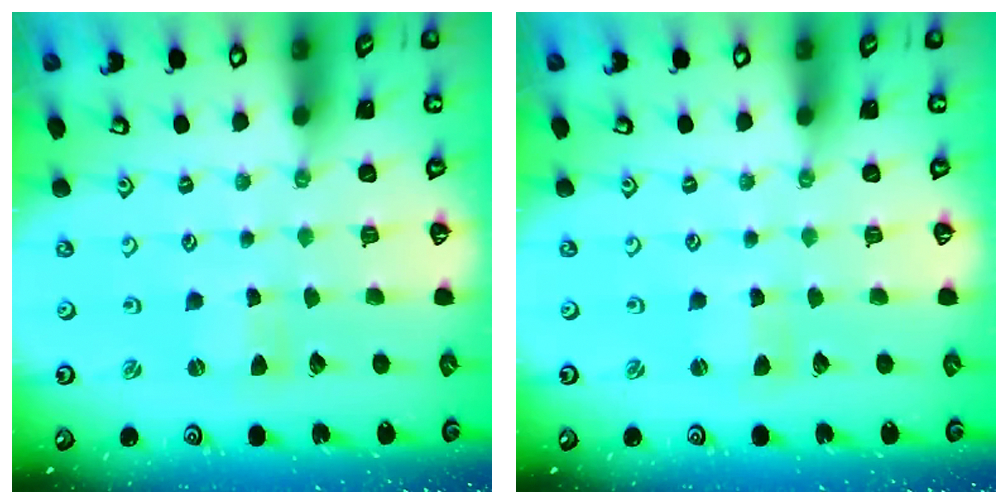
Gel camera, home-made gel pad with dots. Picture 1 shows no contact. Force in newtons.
{"total": 1.3, "press": 1.2, "slide": 0.3}